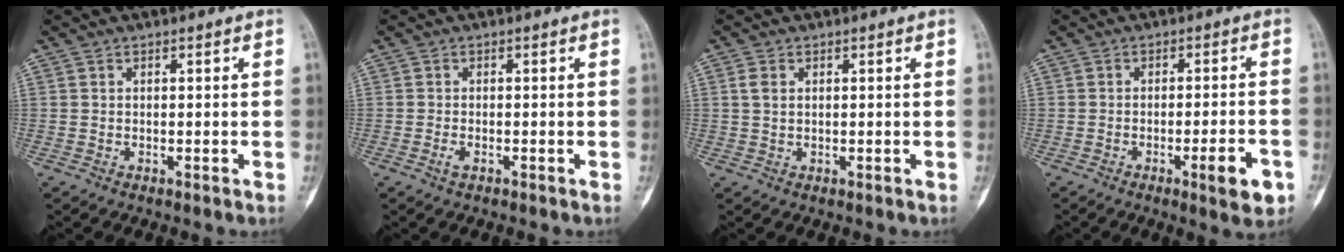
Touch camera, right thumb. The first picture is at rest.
{"total": 1.2, "force": [-0.6, 0.5, 0.8], "torque": [-0.017, 0.002, -0.013]}
{"total": 2.3, "force": [0.6, 1.5, 1.6], "torque": [-0.033, 0.002, 0.015]}
{"total": 6.8, "force": [-3.0, 1.4, 5.9], "torque": [-0.073, 0.010, -0.038]}